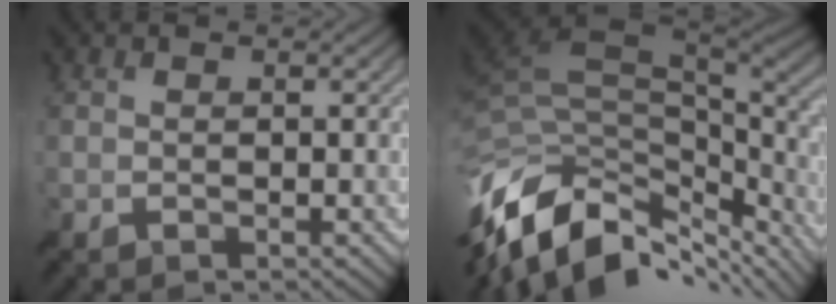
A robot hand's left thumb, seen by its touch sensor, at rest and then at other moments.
{"total": 14.9, "force": [-6.3, 8.9, 10.1], "torque": [-0.245, -0.026, -0.099]}